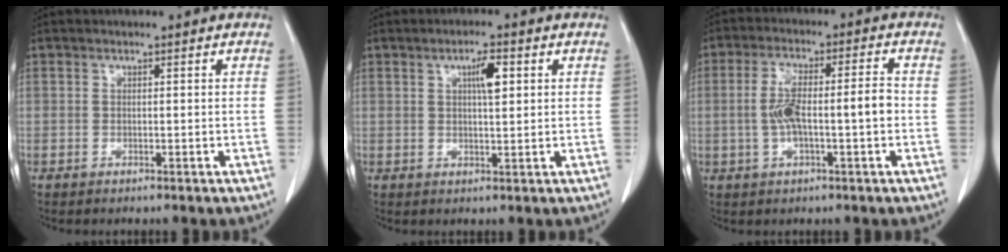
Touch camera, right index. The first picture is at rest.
{"total": 3.9, "force": [1.3, 0.8, 3.5], "torque": [-0.060, 0.003, 0.022]}
{"total": 8.3, "force": [-1.0, 1.4, 8.1], "torque": [-0.157, 0.021, -0.016]}